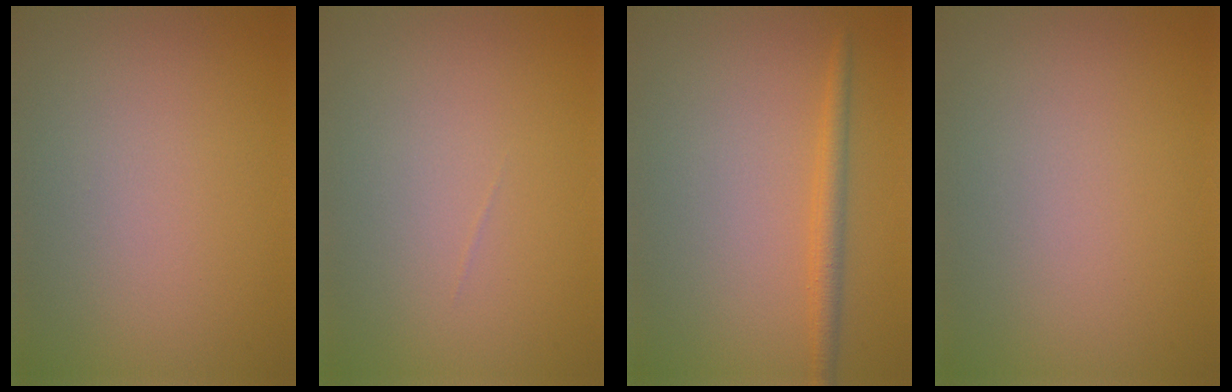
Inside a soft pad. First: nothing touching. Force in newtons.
{"total": 0.0}
{"total": 2.0, "press": 2.0, "slide": 0.2}
{"total": 0.0}